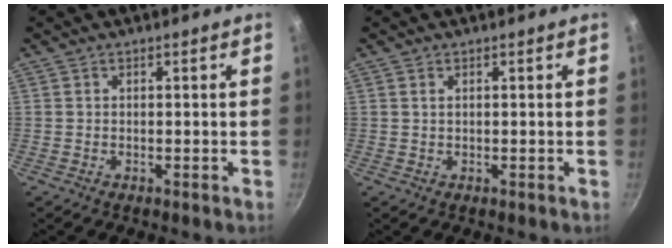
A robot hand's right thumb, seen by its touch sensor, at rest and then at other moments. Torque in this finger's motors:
{"motor_torque": [-0.09, 0.12, -0.19, 0.11, 0.06]}